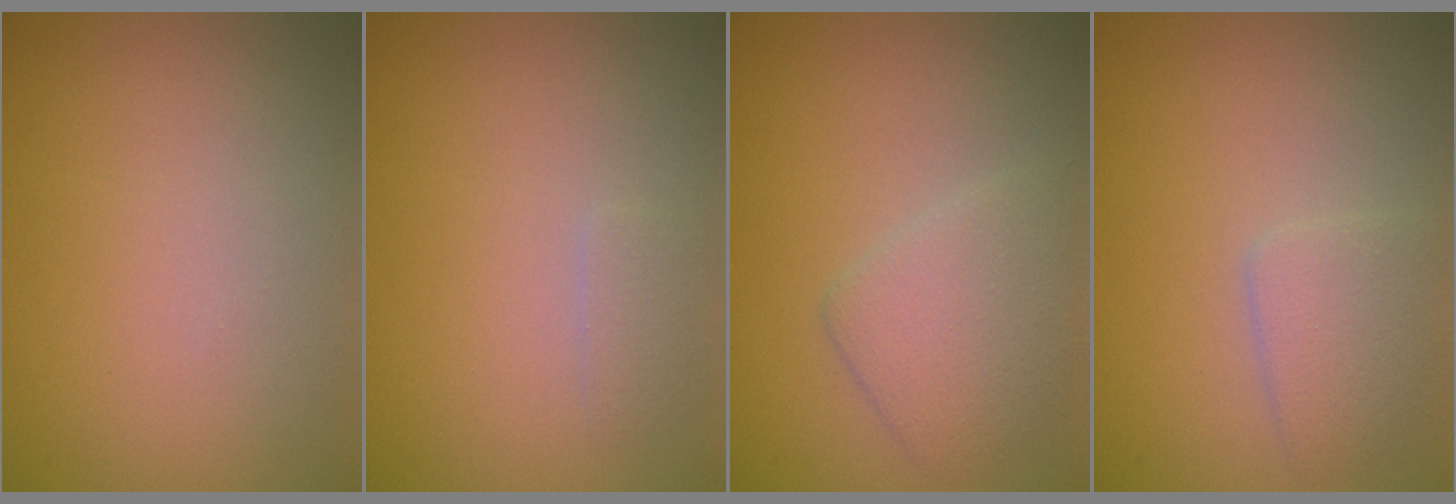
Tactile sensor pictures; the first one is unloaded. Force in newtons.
{"total": 0.8, "press": 0.8, "slide": 0.0}
{"total": 3.3, "press": 3.3, "slide": 0.2}
{"total": 2.5, "press": 2.5, "slide": 0.1}